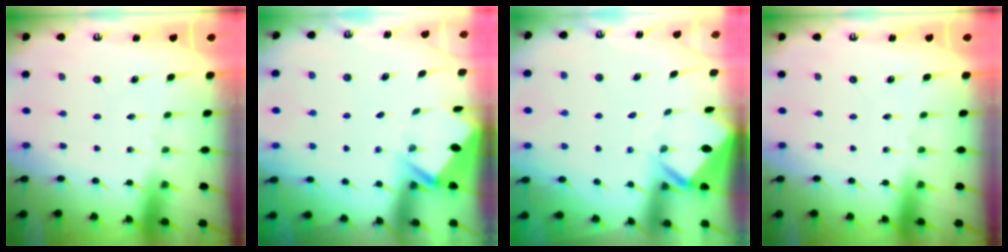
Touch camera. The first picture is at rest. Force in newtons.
{"total": 2.8, "press": 2.8, "slide": 0.3}
{"total": 3.4, "press": 3.4, "slide": 0.3}
{"total": 0.0}